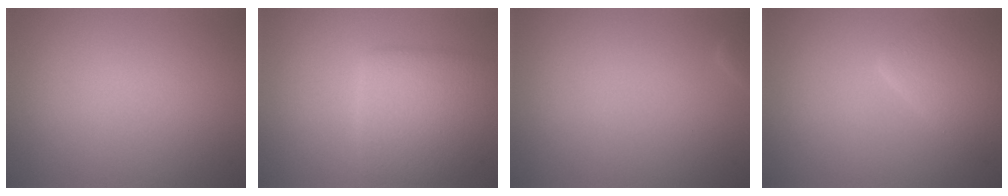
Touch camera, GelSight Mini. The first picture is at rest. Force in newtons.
{"total": 5.2, "press": 5.2, "slide": 0.5}
{"total": 0.8, "press": 0.8, "slide": 0.1}
{"total": 3.8, "press": 3.8, "slide": 0.2}